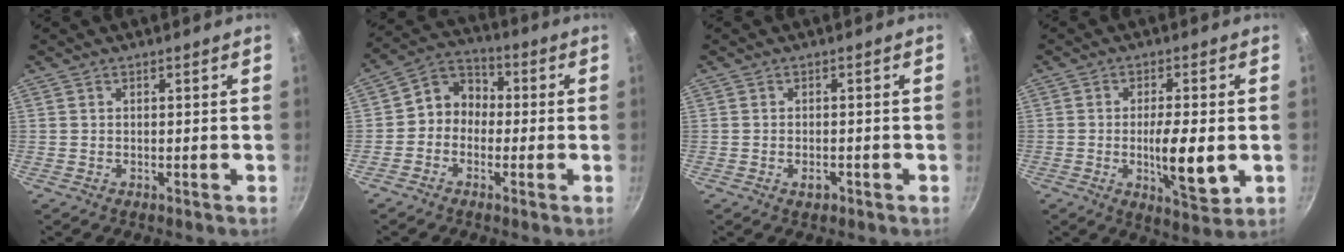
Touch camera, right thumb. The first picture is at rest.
{"total": 7.3, "force": [-0.8, 6.3, 3.6], "torque": [-0.026, 0.031, -0.038]}
{"total": 1.8, "force": [-0.5, 1.2, 1.3], "torque": [-0.019, -0.001, -0.007]}
{"total": 10.1, "force": [-1.5, 3.2, 9.4], "torque": [-0.147, -0.005, -0.019]}